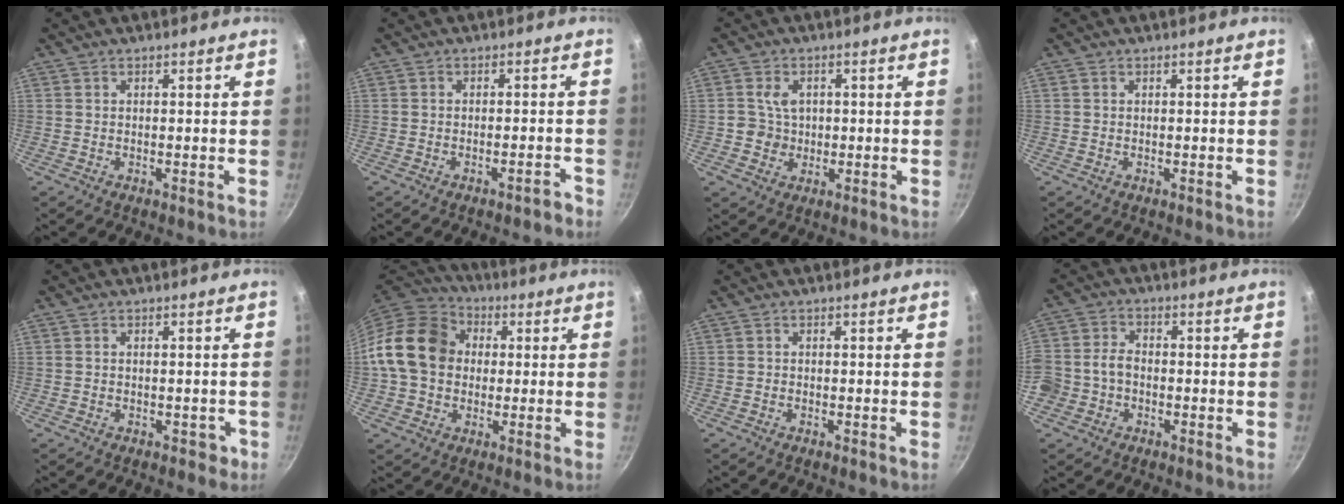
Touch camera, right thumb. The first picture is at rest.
{"total": 2.1, "force": [-1.7, 0.4, 1.1], "torque": [-0.011, 0.027, -0.012]}
{"total": 4.6, "force": [0.4, 4.1, 1.9], "torque": [-0.011, -0.001, 0.003]}
{"total": 0.0}
{"total": 1.9, "force": [-0.9, 1.4, 1.0], "torque": [-0.001, 0.017, 0.000]}
{"total": 16.1, "force": [1.5, 13.1, 9.2], "torque": [-0.144, 0.032, 0.014]}
{"total": 0.0}
{"total": 6.5, "force": [-2.0, 5.2, 3.4], "torque": [-0.061, 0.033, -0.048]}